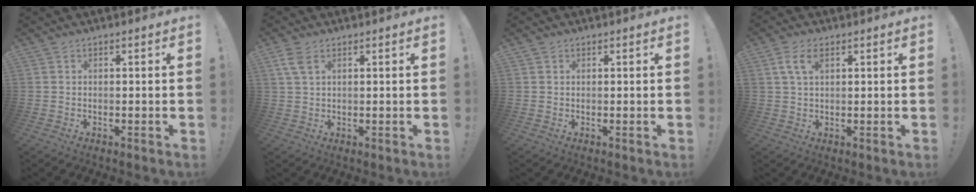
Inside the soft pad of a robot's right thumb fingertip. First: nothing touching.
{"total": 4.2, "force": [1.9, 2.0, 3.1], "torque": [-0.070, 0.004, 0.039]}
{"total": 0.6, "force": [0.4, 0.5, -0.1], "torque": [0.004, -0.001, 0.008]}
{"total": 5.0, "force": [2.1, 2.2, 3.9], "torque": [-0.069, 0.000, 0.038]}